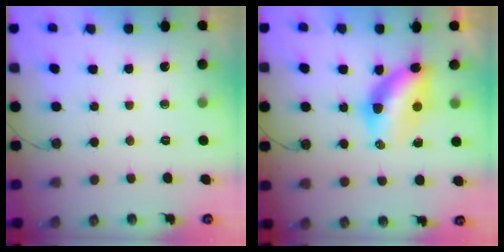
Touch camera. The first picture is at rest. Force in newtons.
{"total": 8.6, "press": 8.5, "slide": 1.0}